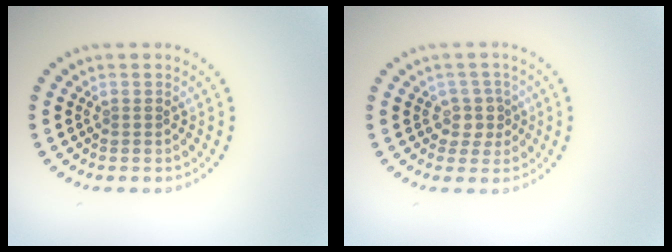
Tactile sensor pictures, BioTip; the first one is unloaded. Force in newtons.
{"total": 2.1, "press": 1.7, "slide": 1.2}